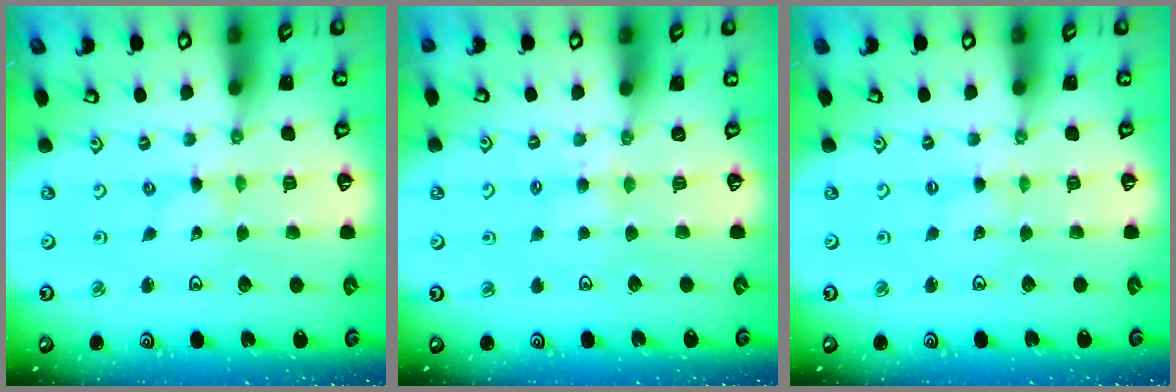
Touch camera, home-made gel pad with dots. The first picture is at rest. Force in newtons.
{"total": 4.3, "press": 4.2, "slide": 0.6}
{"total": 1.1, "press": 1.0, "slide": 0.3}